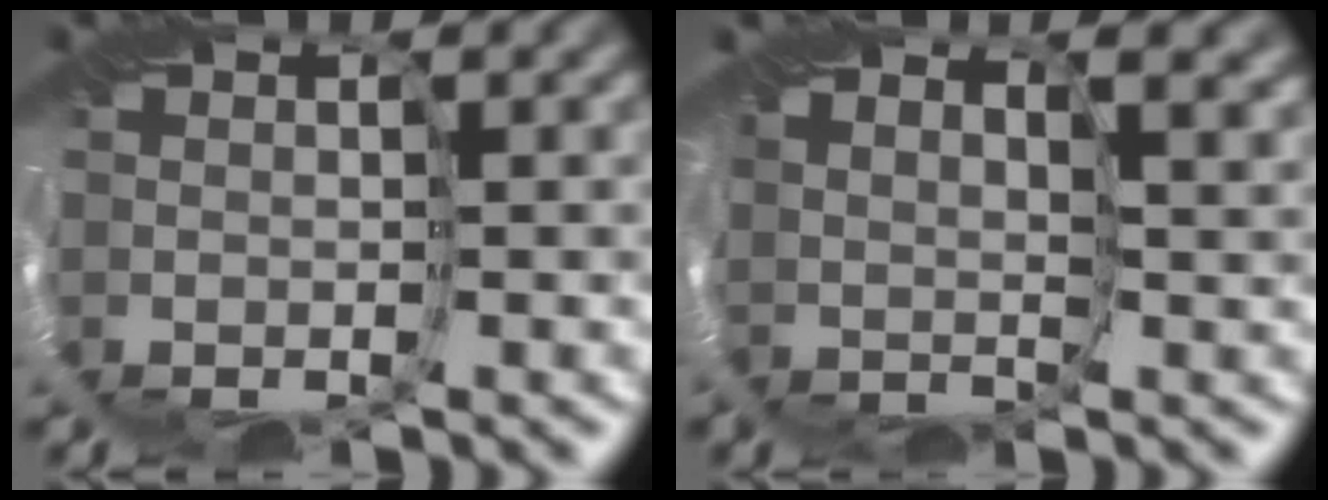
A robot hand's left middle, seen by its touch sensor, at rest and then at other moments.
{"total": 3.6, "force": [3.4, 0.9, 0.9], "torque": [-0.021, 0.006, 0.066]}